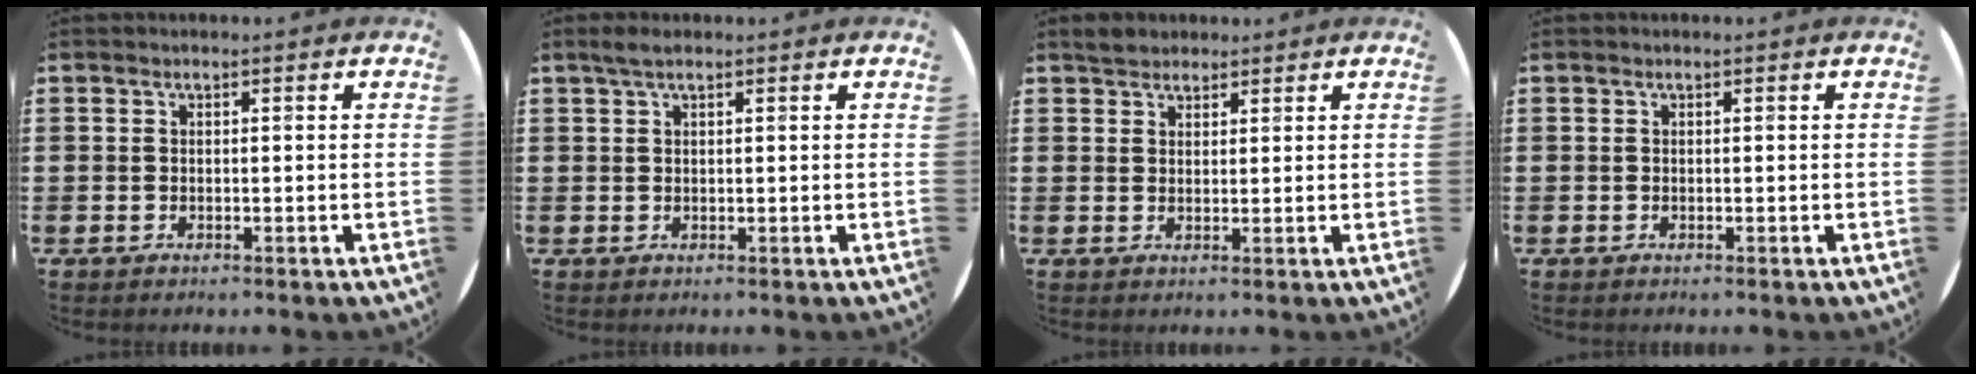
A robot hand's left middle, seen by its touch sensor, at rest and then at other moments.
{"total": 1.4, "force": [1.0, 0.2, 0.9], "torque": [-0.016, 0.005, 0.017]}
{"total": 2.3, "force": [2.1, 0.9, -0.1], "torque": [0.006, 0.003, 0.040]}
{"total": 0.0}